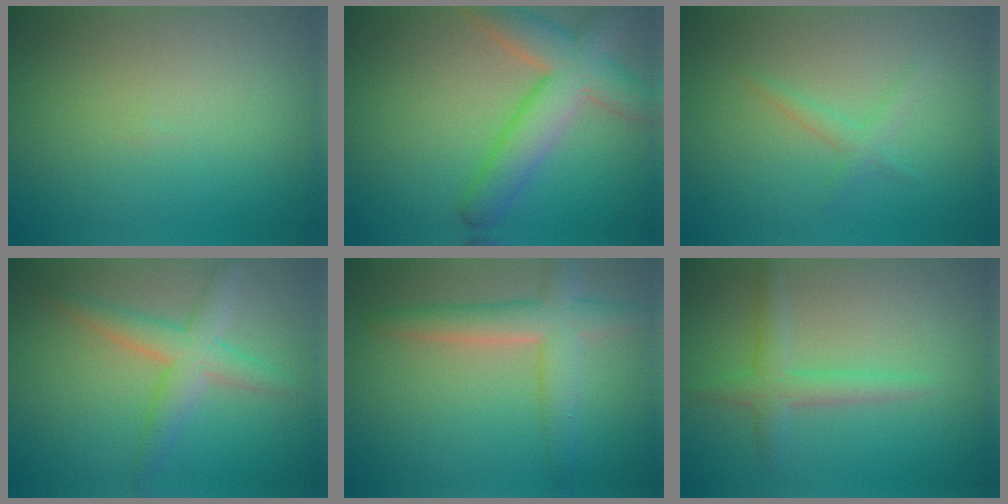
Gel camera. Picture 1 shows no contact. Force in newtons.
{"total": 6.6, "press": 6.5, "slide": 0.4}
{"total": 1.3, "press": 1.3, "slide": 0.1}
{"total": 3.6, "press": 3.6, "slide": 0.1}
{"total": 4.5, "press": 4.5, "slide": 0.4}
{"total": 2.3, "press": 2.3, "slide": 0.1}